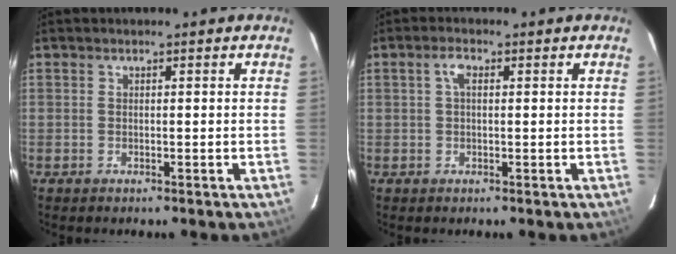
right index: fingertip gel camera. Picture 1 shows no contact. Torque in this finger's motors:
{"motor_torque": [0.40, 0.07, 0.10, 0.05]}